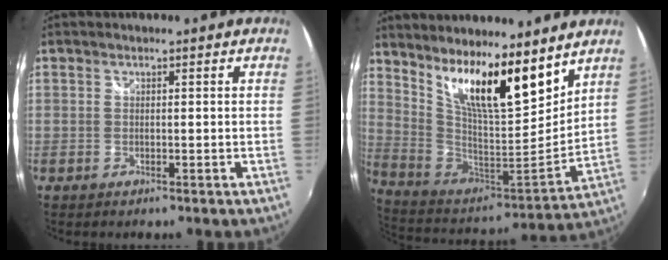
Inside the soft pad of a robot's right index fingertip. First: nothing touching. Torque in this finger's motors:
{"motor_torque": [0.40, 0.59, 0.40, 0.18]}